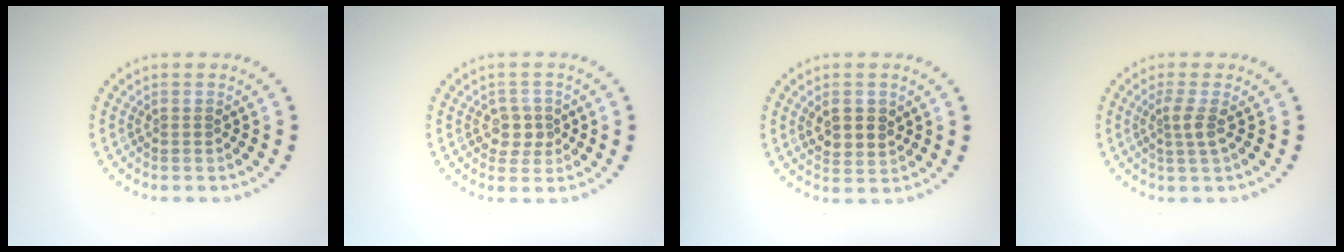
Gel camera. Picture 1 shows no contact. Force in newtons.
{"total": 2.0, "press": 1.9, "slide": 0.6}
{"total": 2.7, "press": 2.6, "slide": 0.7}
{"total": 1.8, "press": 1.3, "slide": 1.2}